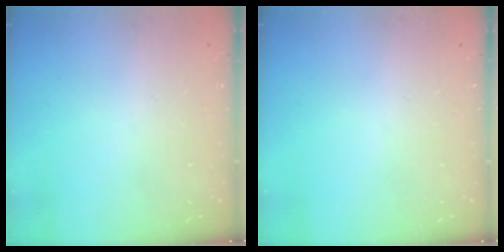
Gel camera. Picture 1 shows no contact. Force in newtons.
{"total": 0.0}